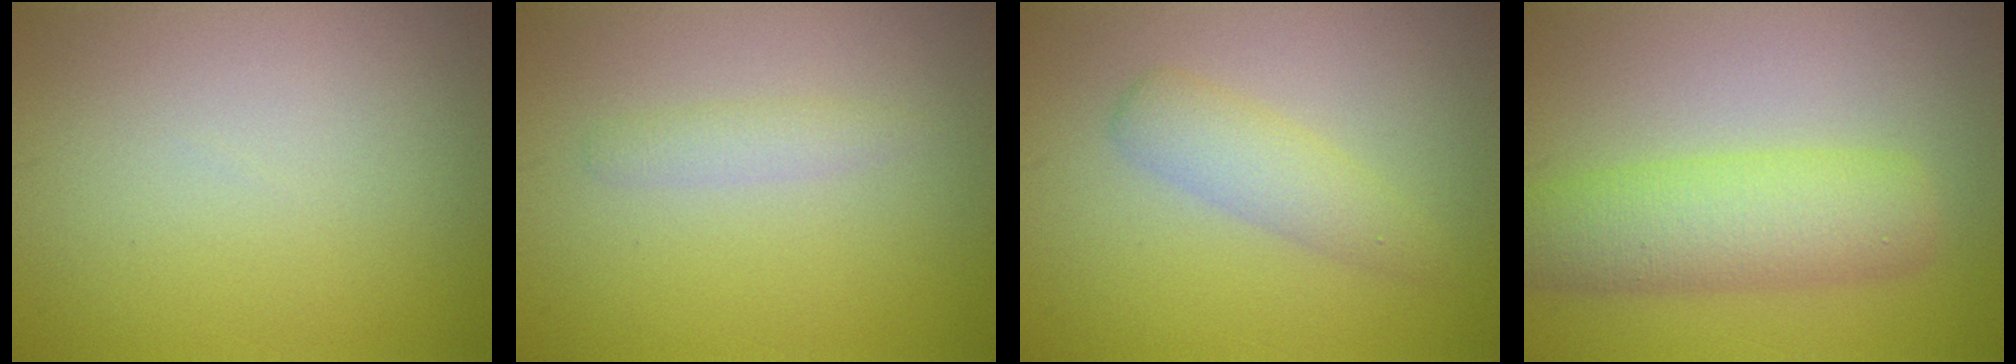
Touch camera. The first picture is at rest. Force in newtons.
{"total": 1.3, "press": 1.3, "slide": 0.1}
{"total": 2.6, "press": 2.6, "slide": 0.1}
{"total": 5.6, "press": 5.6, "slide": 0.1}